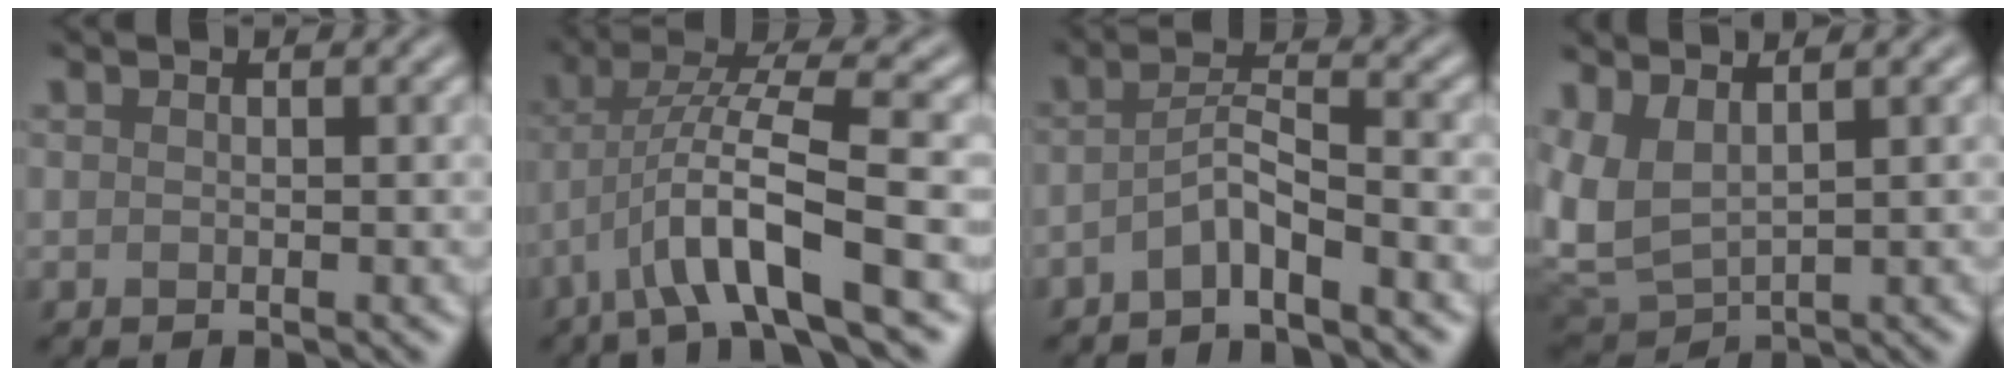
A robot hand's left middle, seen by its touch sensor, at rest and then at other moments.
{"total": 7.4, "force": [-2.9, 1.4, 6.7], "torque": [-0.126, 0.014, -0.058]}
{"total": 3.1, "force": [-2.0, 0.4, 2.3], "torque": [-0.043, 0.008, -0.048]}
{"total": 5.0, "force": [1.9, 2.8, 3.7], "torque": [-0.101, -0.001, 0.039]}